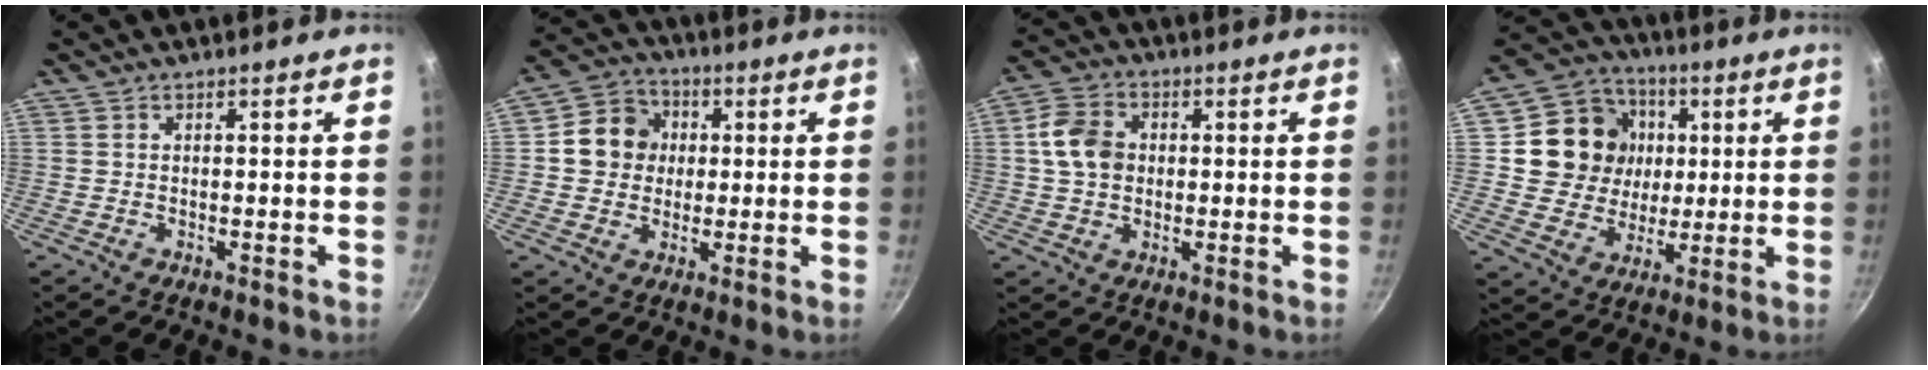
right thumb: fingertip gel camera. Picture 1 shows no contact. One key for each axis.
{"total": 9.5, "fx": 1.1, "fy": 8.5, "fz": 4.0, "tx": -0.033, "ty": 0.013, "tz": 0.003}
{"total": 8.4, "fx": 0.8, "fy": 6.5, "fz": 5.2, "tx": -0.084, "ty": 0.011, "tz": 0.005}
{"total": 15.5, "fx": 2.9, "fy": 14.0, "fz": 6.1, "tx": -0.086, "ty": 0.011, "tz": 0.050}